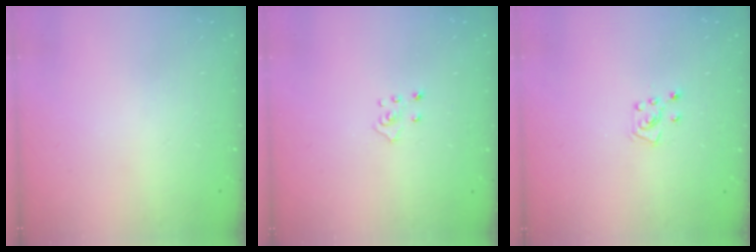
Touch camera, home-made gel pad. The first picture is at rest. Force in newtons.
{"total": 2.7, "press": 2.7, "slide": 0.2}
{"total": 6.2, "press": 6.1, "slide": 0.6}